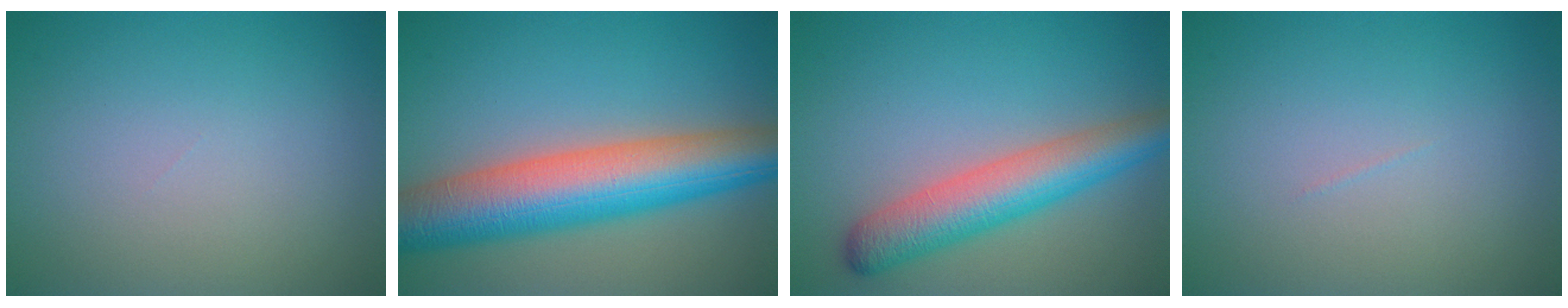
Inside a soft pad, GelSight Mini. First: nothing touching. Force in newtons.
{"total": 10.8, "press": 10.8, "slide": 0.3}
{"total": 6.1, "press": 6.1, "slide": 0.2}
{"total": 0.0}